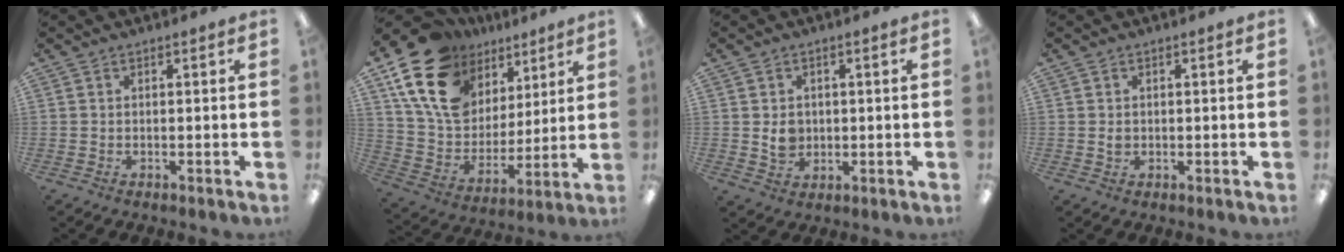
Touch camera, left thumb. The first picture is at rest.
{"total": 21.3, "force": [11.6, 14.4, 10.4], "torque": [-0.203, -0.049, 0.220]}
{"total": 4.2, "force": [0.3, 3.5, 2.2], "torque": [-0.029, 0.001, 0.005]}
{"total": 1.3, "force": [0.1, 1.0, 0.8], "torque": [-0.016, 0.004, 0.001]}